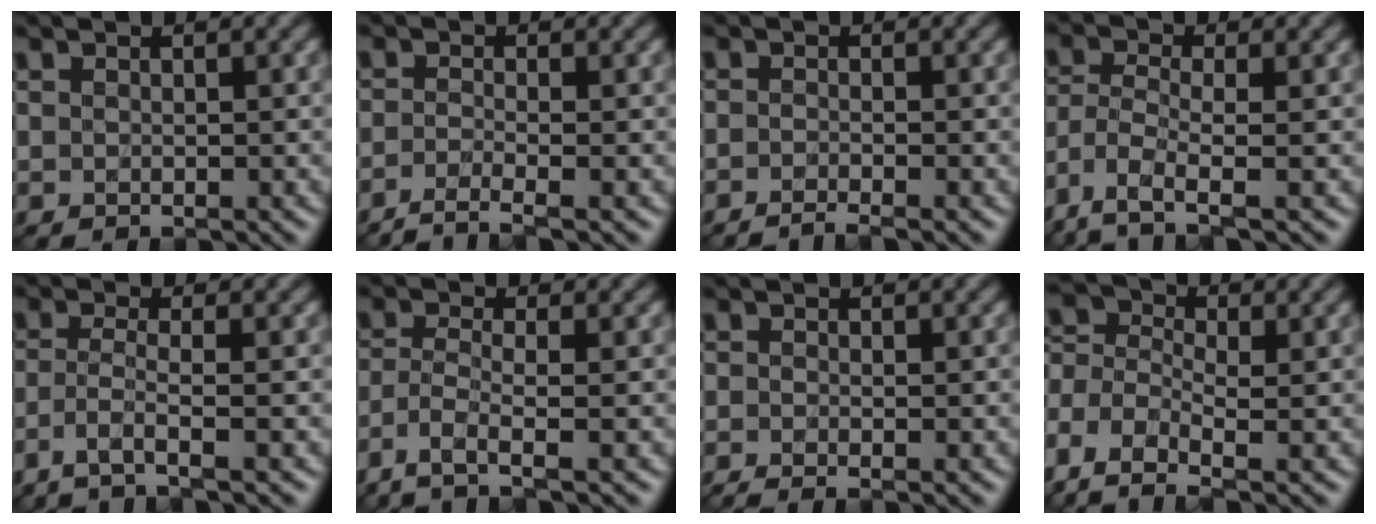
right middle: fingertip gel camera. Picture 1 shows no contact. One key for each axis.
{"total": 2.6, "fx": -1.7, "fy": 0.6, "fz": 1.9, "tx": -0.029, "ty": -0.006, "tz": -0.049}
{"total": 1.6, "fx": -1.3, "fy": 0.2, "fz": 1.0, "tx": -0.010, "ty": -0.006, "tz": -0.032}
{"total": 5.6, "fx": -3.5, "fy": 1.8, "fz": 3.9, "tx": -0.090, "ty": -0.006, "tz": -0.079}
{"total": 3.4, "fx": -2.1, "fy": 0.6, "fz": 2.6, "tx": -0.054, "ty": -0.006, "tz": -0.056}
{"total": 4.3, "fx": -2.9, "fy": 1.0, "fz": 3.0, "tx": -0.068, "ty": -0.009, "tz": -0.067}
{"total": 1.7, "fx": -1.2, "fy": 0.3, "fz": 1.2, "tx": -0.024, "ty": -0.013, "tz": -0.030}
{"total": 6.7, "fx": -3.5, "fy": 3.3, "fz": 4.6, "tx": -0.103, "ty": 0.002, "tz": -0.088}